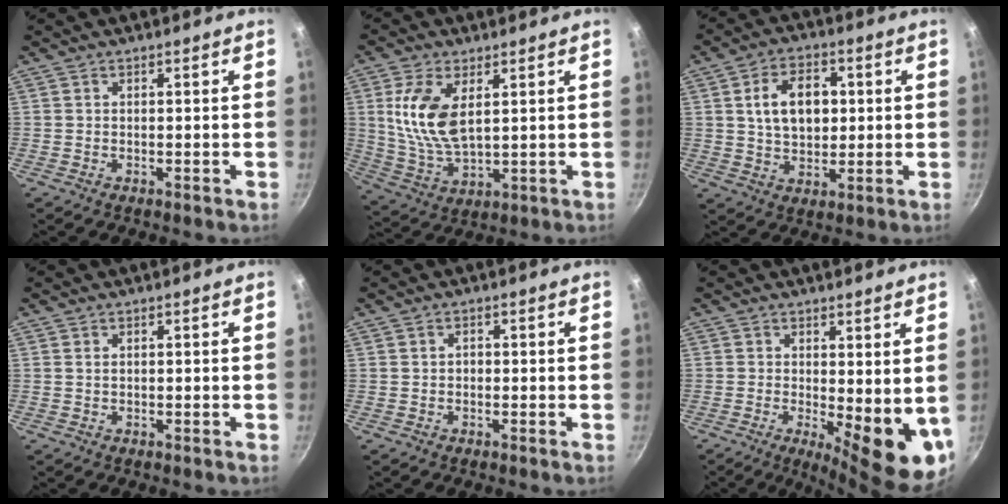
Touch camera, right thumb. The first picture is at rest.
{"total": 11.9, "force": [3.1, 6.2, 9.7], "torque": [-0.191, -0.017, 0.069]}
{"total": 11.1, "force": [1.9, 7.4, 8.0], "torque": [-0.110, 0.003, 0.032]}
{"total": 0.8, "force": [0.3, 0.5, 0.5], "torque": [-0.009, 0.002, 0.005]}
{"total": 1.0, "force": [0.1, 0.8, 0.6], "torque": [-0.008, 0.005, 0.000]}
{"total": 11.3, "force": [-0.4, 4.0, 10.5], "torque": [-0.116, -0.019, 0.004]}